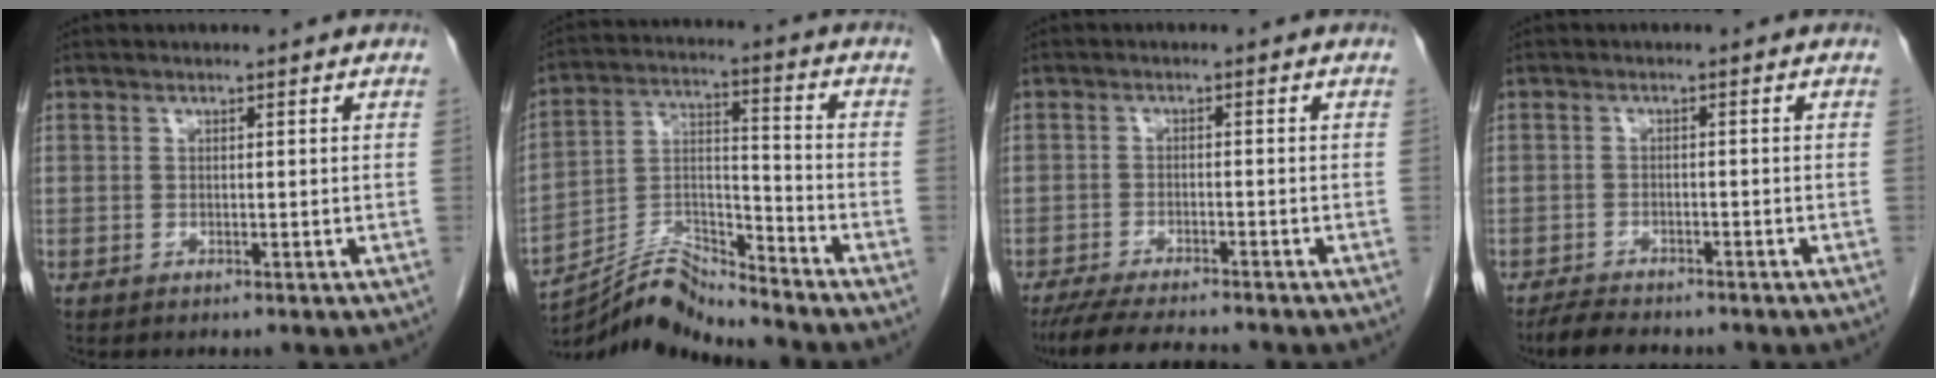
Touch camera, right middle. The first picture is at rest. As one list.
[{"total": 10.5, "force": [-10.4, -1.5, 0.8], "torque": [-0.025, 0.032, -0.195]}, {"total": 9.3, "force": [-8.2, 0.9, 4.1], "torque": [-0.065, -0.018, -0.130]}, {"total": 5.1, "force": [-4.5, 1.3, 2.0], "torque": [-0.037, -0.011, -0.072]}]